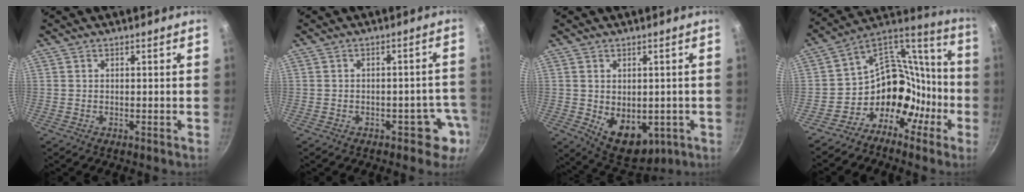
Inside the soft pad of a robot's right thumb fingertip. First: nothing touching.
{"total": 4.8, "force": [-2.5, 3.2, 2.5], "torque": [0.020, 0.039, -0.019]}
{"total": 10.5, "force": [-1.8, 7.2, 7.5], "torque": [-0.081, -0.014, -0.002]}
{"total": 16.6, "force": [-7.9, 12.9, 6.9], "torque": [-0.039, 0.117, -0.141]}